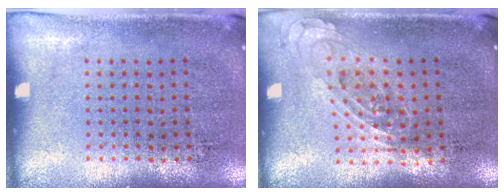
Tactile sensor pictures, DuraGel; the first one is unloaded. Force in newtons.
{"total": 0.8, "press": 0.7, "slide": 0.4}